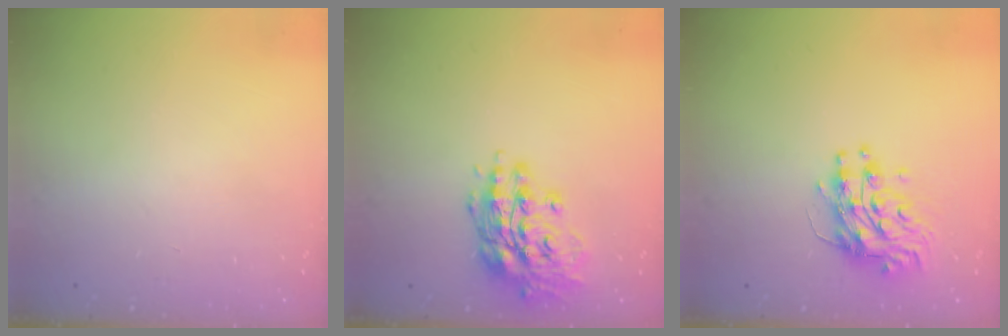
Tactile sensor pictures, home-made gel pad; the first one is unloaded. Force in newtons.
{"total": 15.0, "press": 14.7, "slide": 2.6}
{"total": 10.4, "press": 10.4, "slide": 1.0}